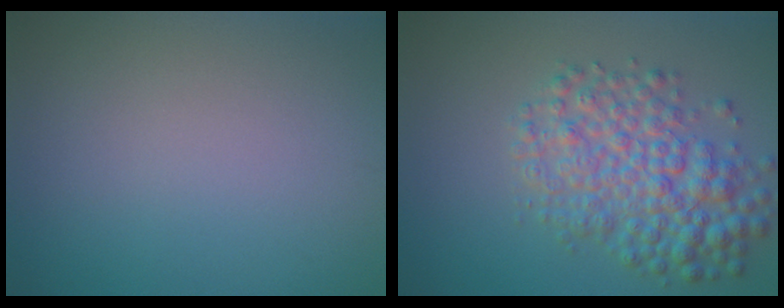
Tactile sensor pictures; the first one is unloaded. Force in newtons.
{"total": 5.9, "press": 5.9, "slide": 0.1}